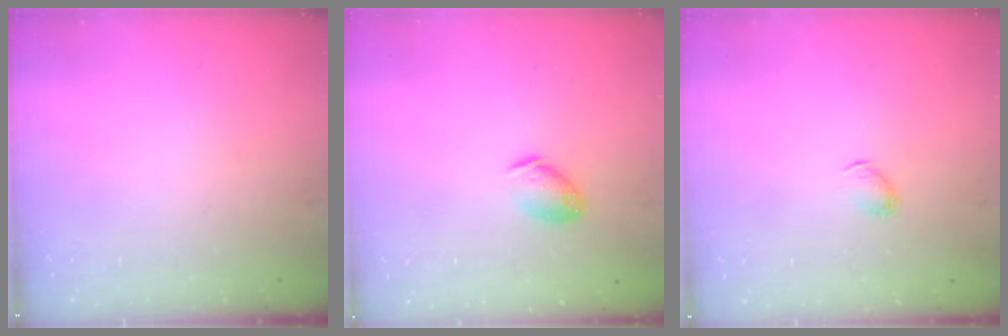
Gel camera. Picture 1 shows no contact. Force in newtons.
{"total": 7.8, "press": 7.7, "slide": 1.0}
{"total": 2.7, "press": 2.7, "slide": 0.5}